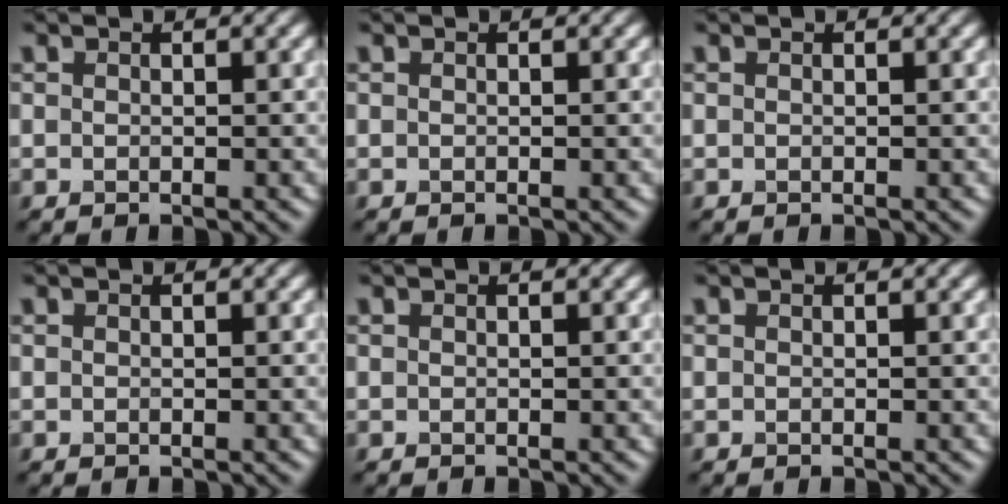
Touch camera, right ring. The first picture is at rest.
{"total": 0.0}
{"total": 0.0}
{"total": 0.0}
{"total": 0.0}
{"total": 0.0}